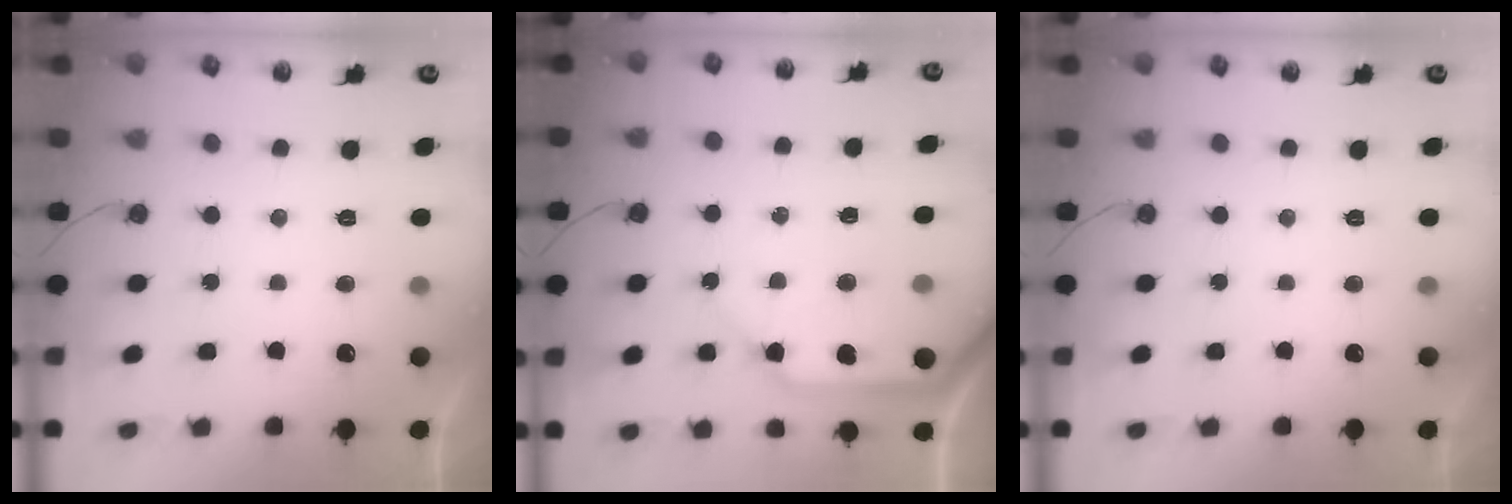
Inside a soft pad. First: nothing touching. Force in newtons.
{"total": 12.0, "press": 11.9, "slide": 1.6}
{"total": 0.0}